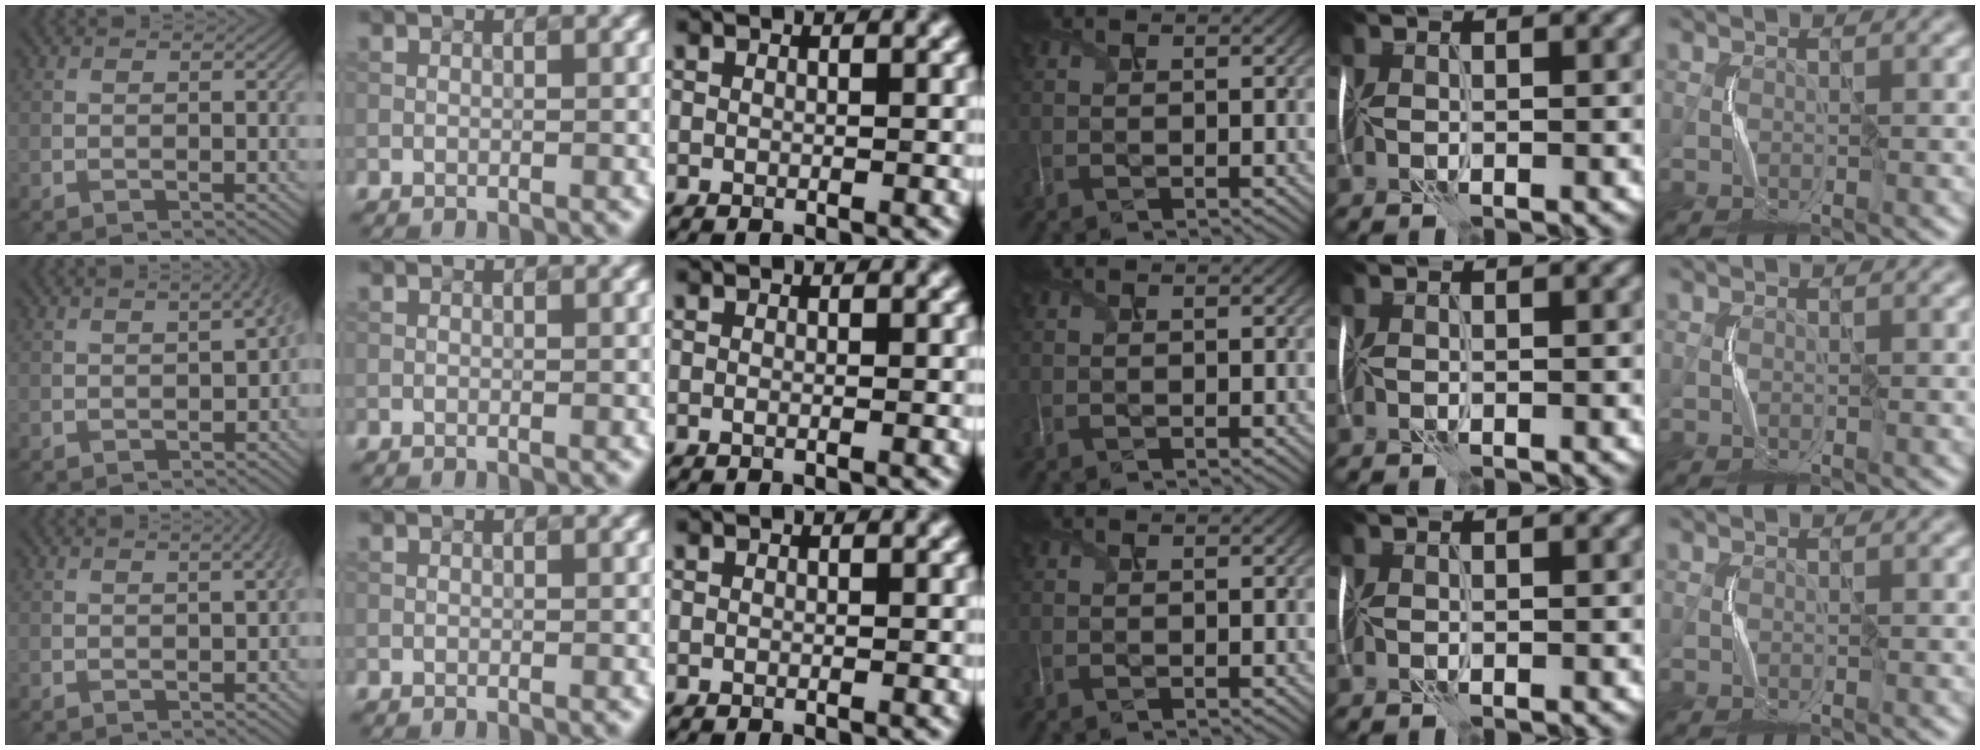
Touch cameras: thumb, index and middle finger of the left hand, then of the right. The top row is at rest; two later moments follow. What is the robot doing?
{"motion": "shake", "object": "plastic piggy bank"}